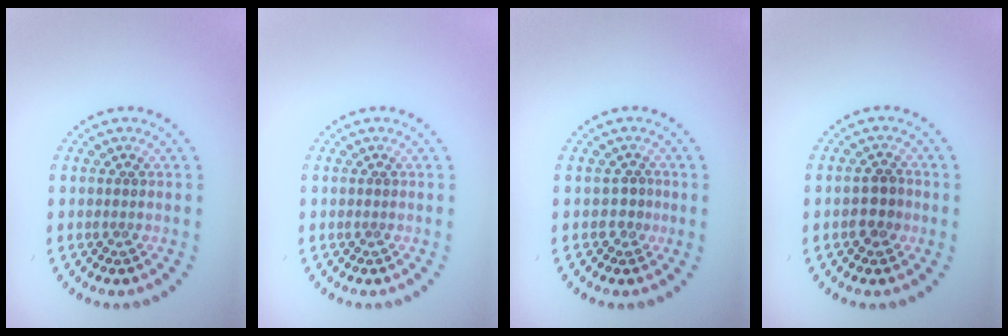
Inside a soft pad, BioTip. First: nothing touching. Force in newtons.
{"total": 0.0}
{"total": 1.1, "press": 0.8, "slide": 0.7}
{"total": 2.1, "press": 2.0, "slide": 0.4}